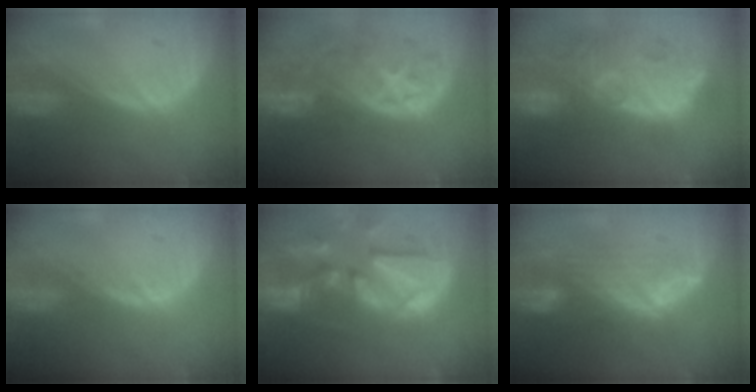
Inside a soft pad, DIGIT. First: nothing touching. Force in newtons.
{"total": 11.0, "press": 9.7, "slide": 5.1}
{"total": 12.8, "press": 12.2, "slide": 3.9}
{"total": 1.0, "press": 1.0, "slide": 0.2}
{"total": 13.3, "press": 11.4, "slide": 6.9}
{"total": 7.7, "press": 7.4, "slide": 2.2}